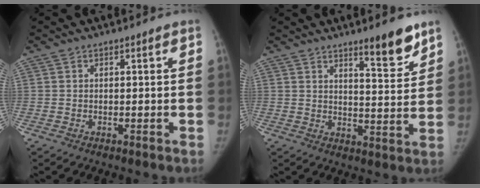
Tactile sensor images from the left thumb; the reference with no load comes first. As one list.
[{"total": 8.1, "force": [6.0, 1.5, 5.2], "torque": [-0.057, -0.049, 0.090]}]